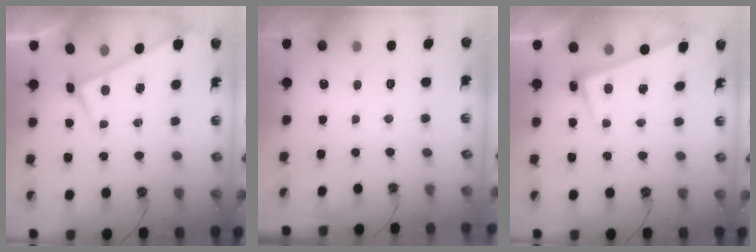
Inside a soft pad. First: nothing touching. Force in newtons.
{"total": 0.0}
{"total": 2.7, "press": 2.6, "slide": 0.6}